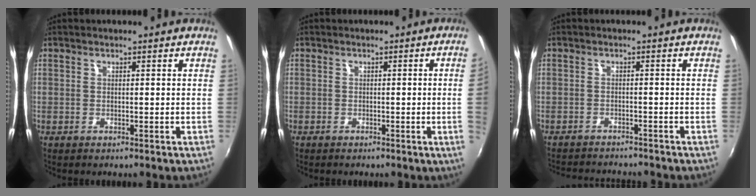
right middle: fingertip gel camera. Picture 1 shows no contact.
{"total": 3.2, "force": [-0.1, -1.8, 2.7], "torque": [-0.043, -0.012, 0.006]}
{"total": 7.7, "force": [-7.2, 1.2, 2.3], "torque": [-0.062, -0.012, -0.107]}